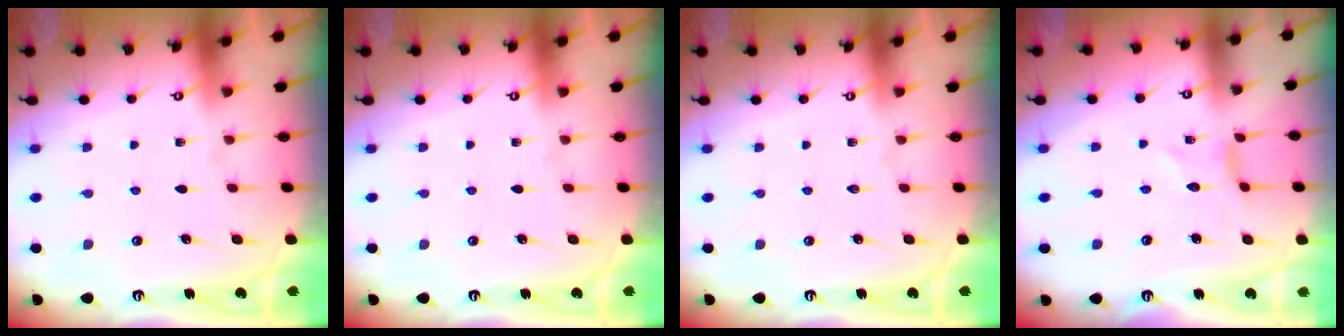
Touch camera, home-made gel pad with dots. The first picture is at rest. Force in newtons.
{"total": 0.0}
{"total": 0.0}
{"total": 0.0}